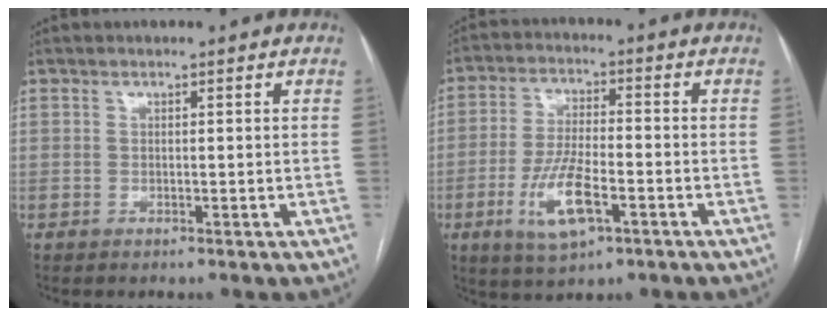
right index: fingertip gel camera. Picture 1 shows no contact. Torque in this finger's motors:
{"motor_torque": [0.73, -0.39, 0.18, 0.00]}